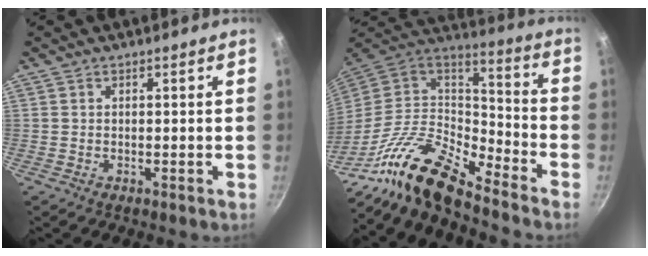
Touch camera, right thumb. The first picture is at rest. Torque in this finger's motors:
{"motor_torque": [2.54, -0.01, 1.60, -1.17, 0.12]}